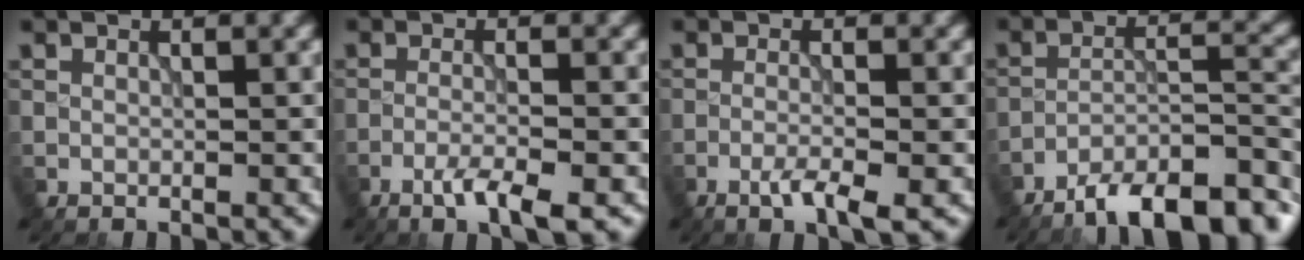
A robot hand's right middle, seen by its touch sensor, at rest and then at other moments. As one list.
[{"total": 3.6, "force": [-2.3, 0.5, 2.8], "torque": [-0.050, 0.001, -0.049]}, {"total": 3.0, "force": [-1.6, 0.4, 2.5], "torque": [-0.044, 0.001, -0.036]}, {"total": 11.3, "force": [-8.9, 2.9, 6.4], "torque": [-0.095, 0.010, -0.141]}]